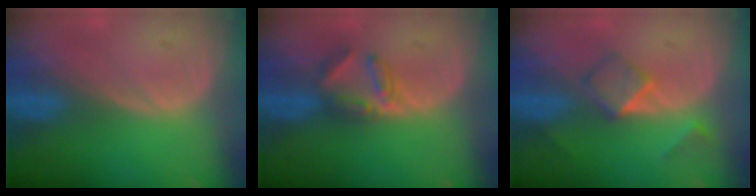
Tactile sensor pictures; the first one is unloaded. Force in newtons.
{"total": 4.1, "press": 3.9, "slide": 1.1}
{"total": 5.2, "press": 4.5, "slide": 2.6}